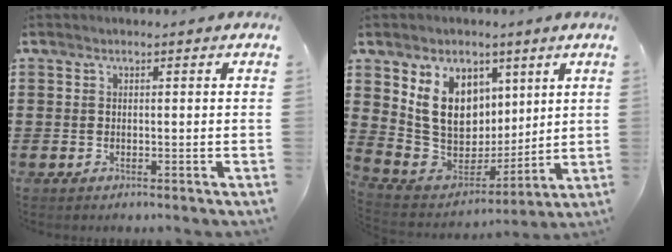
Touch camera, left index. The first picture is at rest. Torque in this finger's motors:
{"motor_torque": [2.14, 0.00, 1.05, 0.21]}